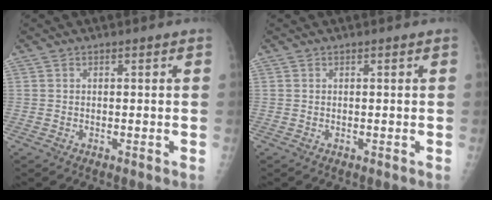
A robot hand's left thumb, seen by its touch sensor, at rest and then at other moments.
{"total": 0.0}